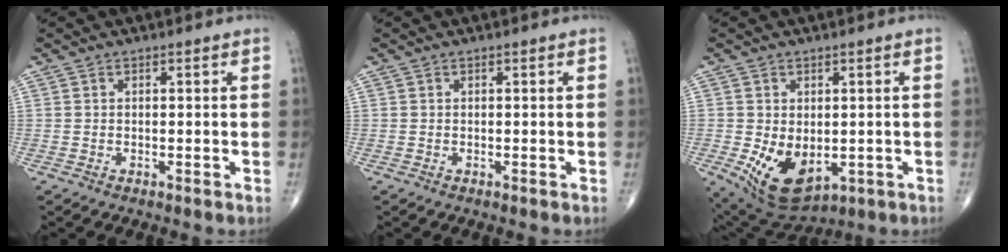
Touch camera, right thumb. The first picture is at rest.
{"total": 0.0}
{"total": 11.0, "force": [-2.2, 6.9, 8.3], "torque": [-0.124, -0.014, -0.013]}